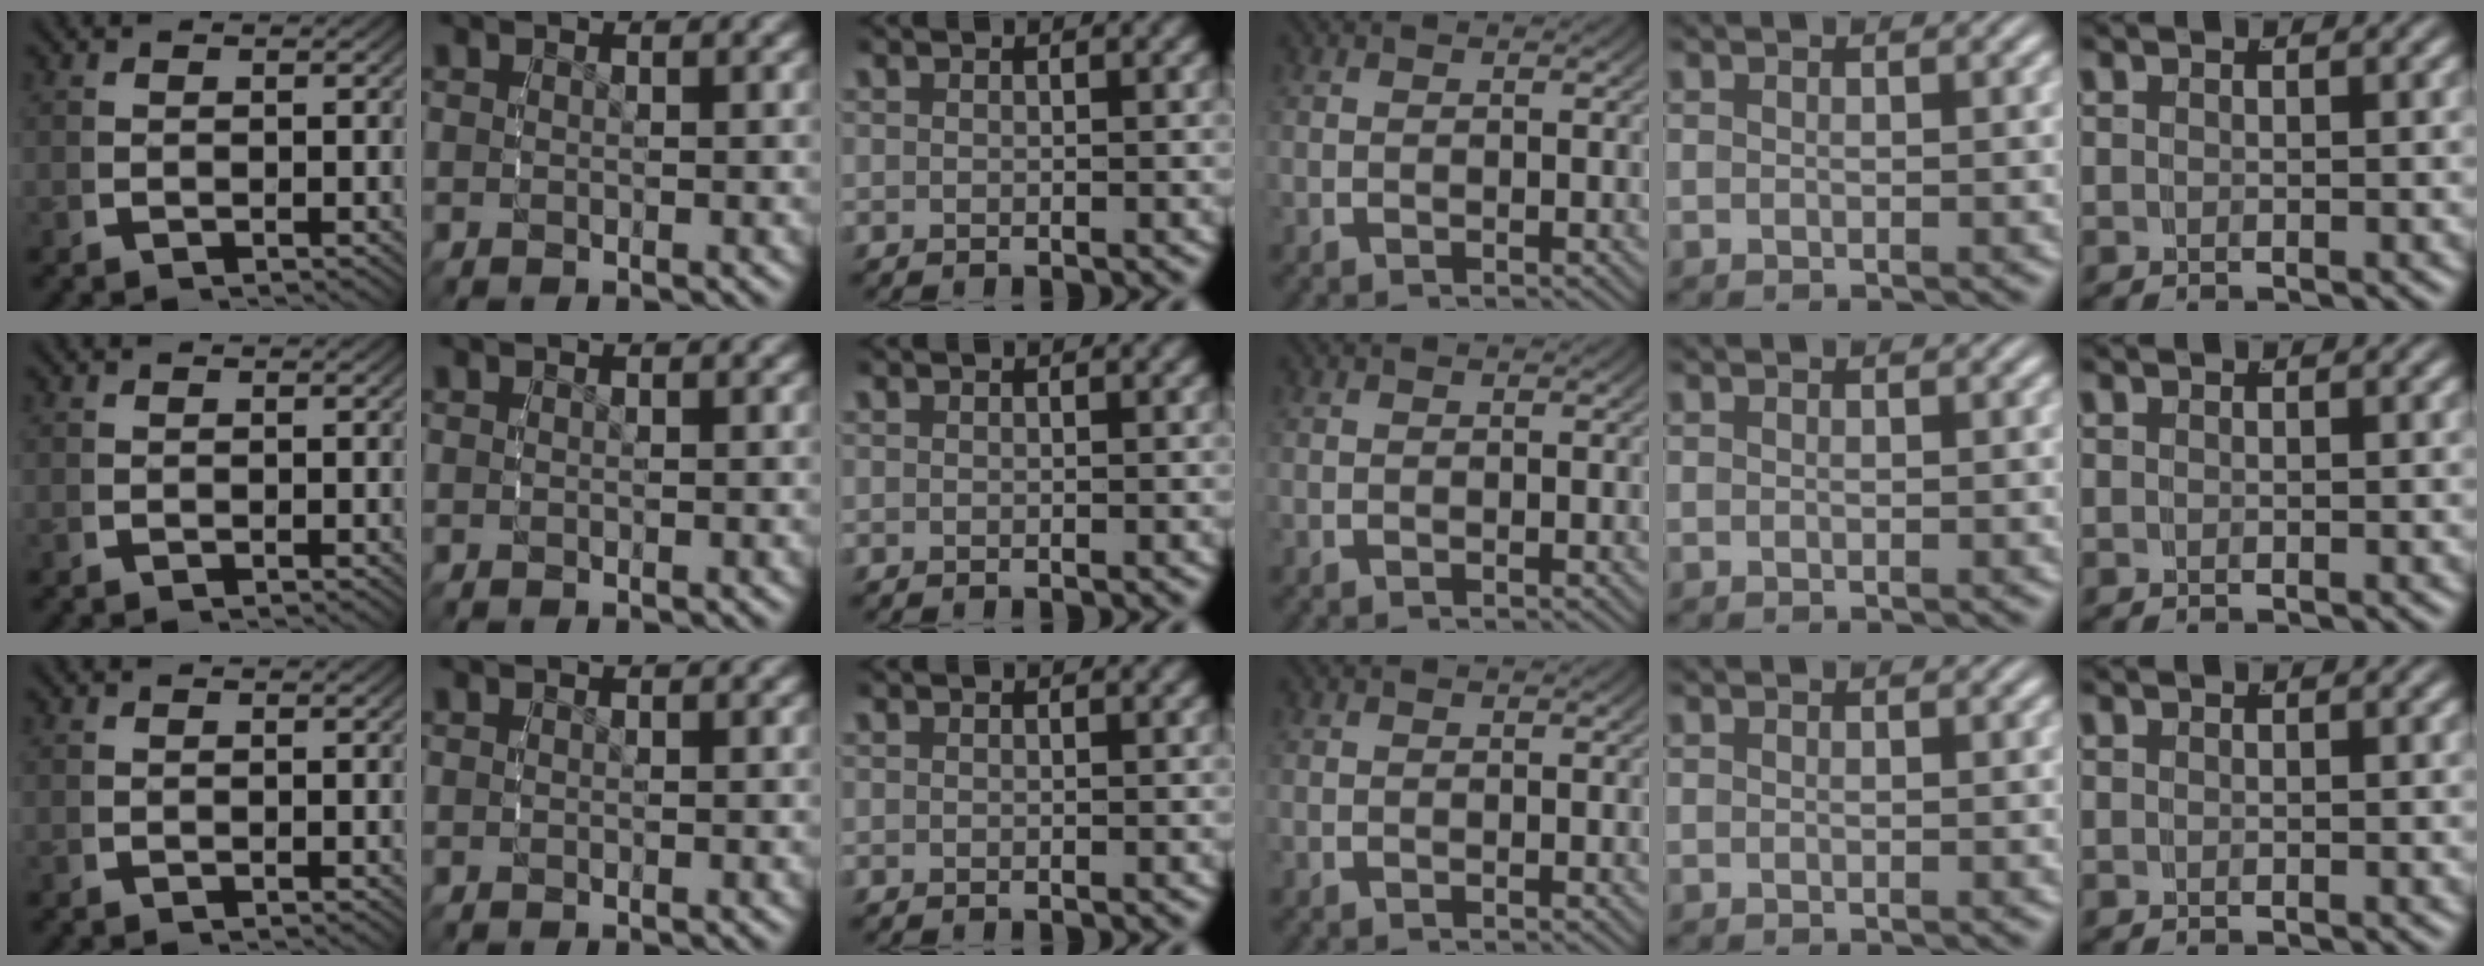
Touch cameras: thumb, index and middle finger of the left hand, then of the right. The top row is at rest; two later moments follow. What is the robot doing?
{"motion": "reach", "object": "photo album"}